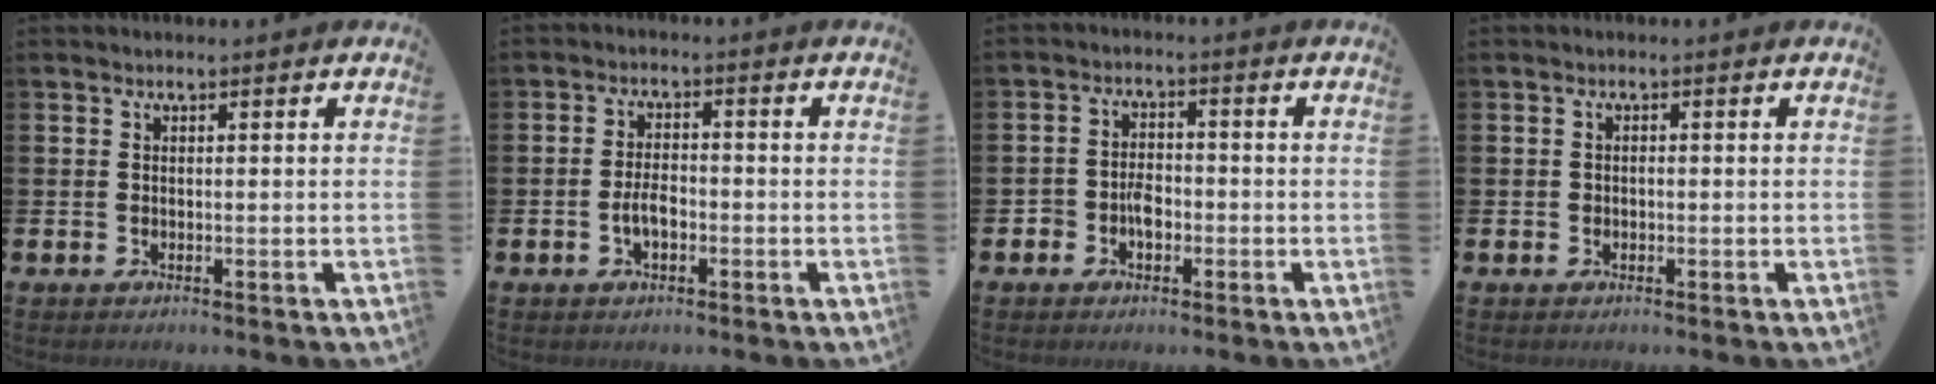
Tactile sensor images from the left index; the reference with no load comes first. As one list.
[{"total": 3.2, "force": [-0.9, 1.6, 2.6], "torque": [-0.033, -0.001, -0.020]}, {"total": 2.9, "force": [-1.2, 2.1, 1.6], "torque": [-0.023, 0.003, -0.026]}, {"total": 0.6, "force": [-0.2, 0.6, 0.2], "torque": [-0.005, 0.003, -0.005]}]